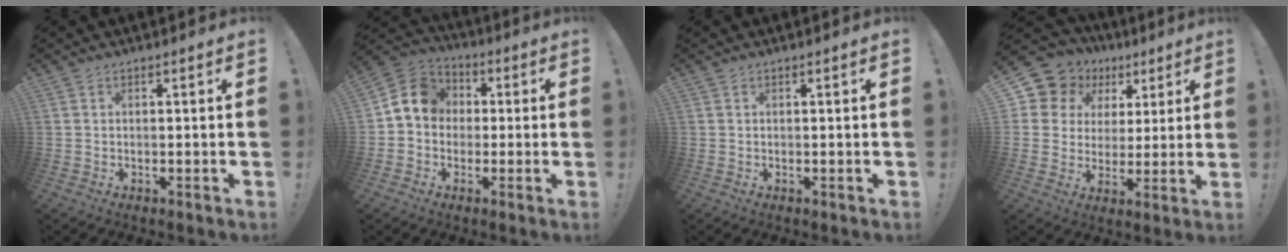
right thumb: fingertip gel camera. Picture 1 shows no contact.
{"total": 10.1, "force": [1.1, 8.9, 4.8], "torque": [-0.065, 0.018, 0.030]}
{"total": 0.0}
{"total": 10.7, "force": [5.6, 8.7, 3.0], "torque": [-0.055, -0.039, 0.114]}